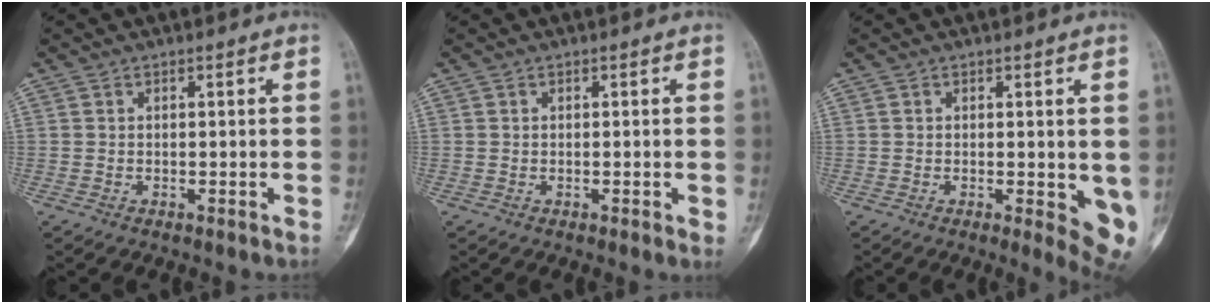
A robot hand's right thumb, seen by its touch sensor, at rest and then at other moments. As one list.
[{"total": 1.2, "force": [-0.3, 0.5, 1.0], "torque": [-0.008, -0.001, -0.005]}, {"total": 7.0, "force": [-0.8, 2.6, 6.4], "torque": [-0.064, -0.015, -0.011]}]